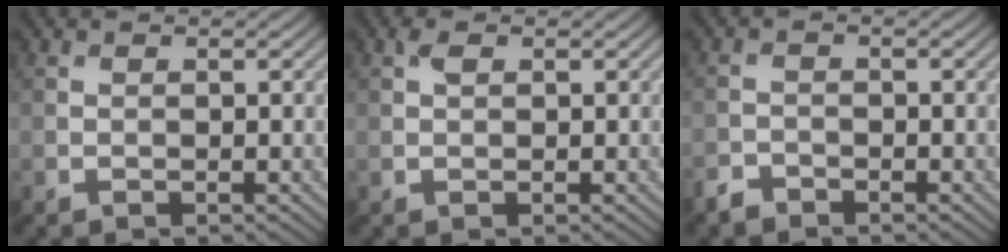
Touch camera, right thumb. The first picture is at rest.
{"total": 1.1, "force": [0.5, 0.6, 0.8], "torque": [-0.018, 0.002, 0.009]}
{"total": 1.8, "force": [-1.6, 0.7, 0.3], "torque": [-0.006, 0.000, -0.039]}